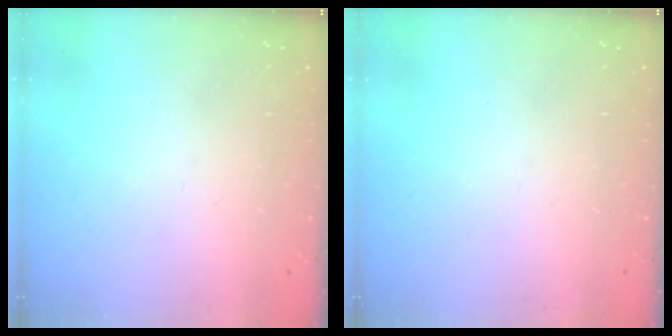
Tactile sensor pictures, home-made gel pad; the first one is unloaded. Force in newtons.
{"total": 0.0}